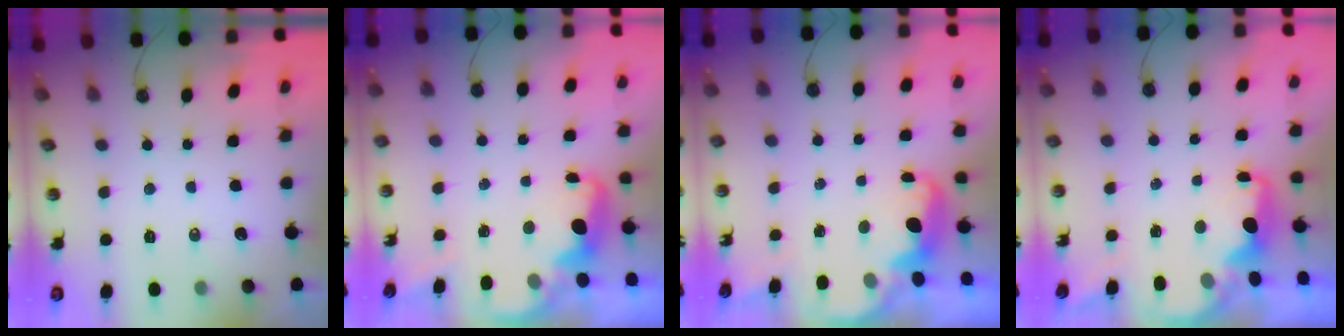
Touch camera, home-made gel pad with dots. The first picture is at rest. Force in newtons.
{"total": 2.6, "press": 2.6, "slide": 0.5}
{"total": 2.8, "press": 2.7, "slide": 0.6}
{"total": 2.3, "press": 2.1, "slide": 0.8}